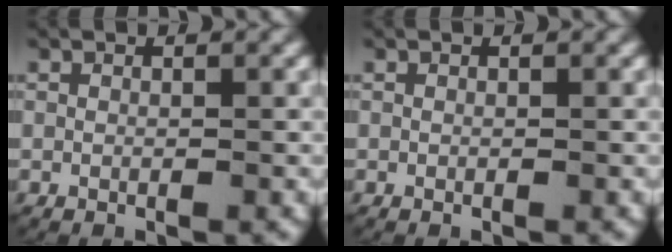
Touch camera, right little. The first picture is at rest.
{"total": 0.0}